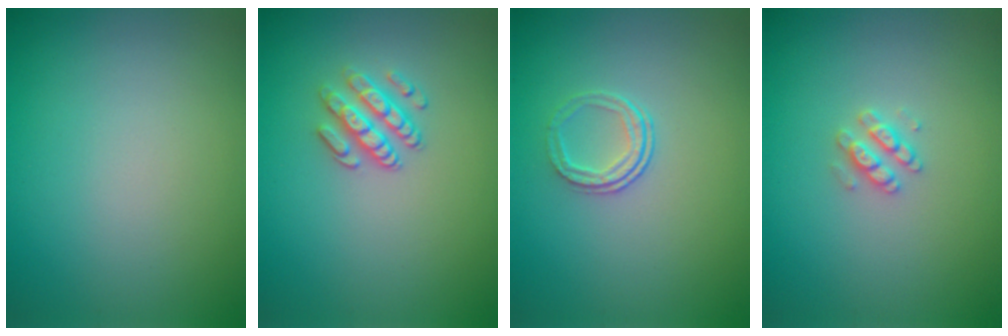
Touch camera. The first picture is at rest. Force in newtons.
{"total": 2.5, "press": 2.3, "slide": 0.9}
{"total": 1.7, "press": 1.1, "slide": 1.4}
{"total": 1.6, "press": 1.6, "slide": 0.3}